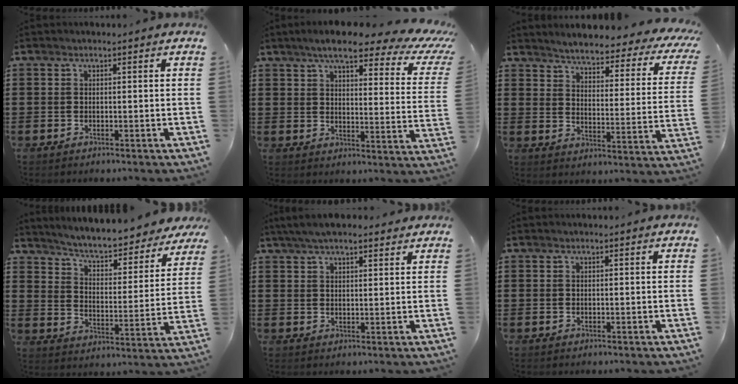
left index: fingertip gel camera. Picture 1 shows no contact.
{"total": 8.1, "force": [6.3, 1.9, 4.7], "torque": [-0.101, -0.024, 0.105]}
{"total": 3.8, "force": [3.6, -0.1, 1.4], "torque": [-0.049, -0.034, 0.053]}
{"total": 5.3, "force": [5.1, 0.2, 1.5], "torque": [-0.053, -0.040, 0.082]}
{"total": 4.5, "force": [3.9, 1.4, 1.7], "torque": [-0.043, 0.000, 0.073]}
{"total": 0.0}